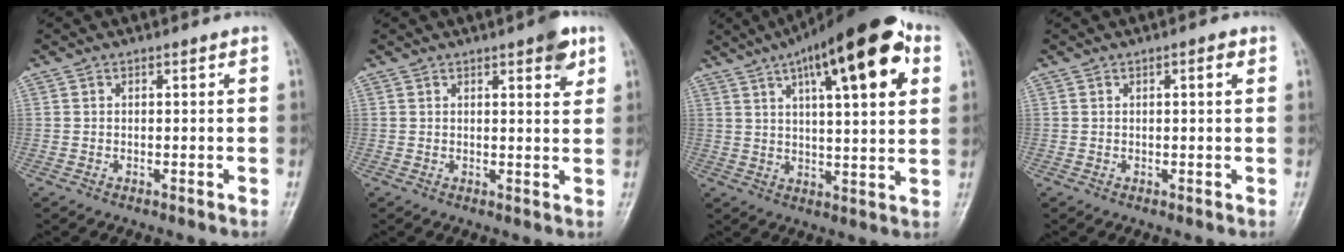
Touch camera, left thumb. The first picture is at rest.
{"total": 4.5, "force": [2.5, 1.4, 3.5], "torque": [-0.036, -0.010, 0.027]}
{"total": 21.1, "force": [9.4, 6.4, 17.8], "torque": [-0.248, 0.000, 0.137]}
{"total": 1.7, "force": [0.6, 0.4, 1.5], "torque": [-0.022, 0.001, 0.007]}